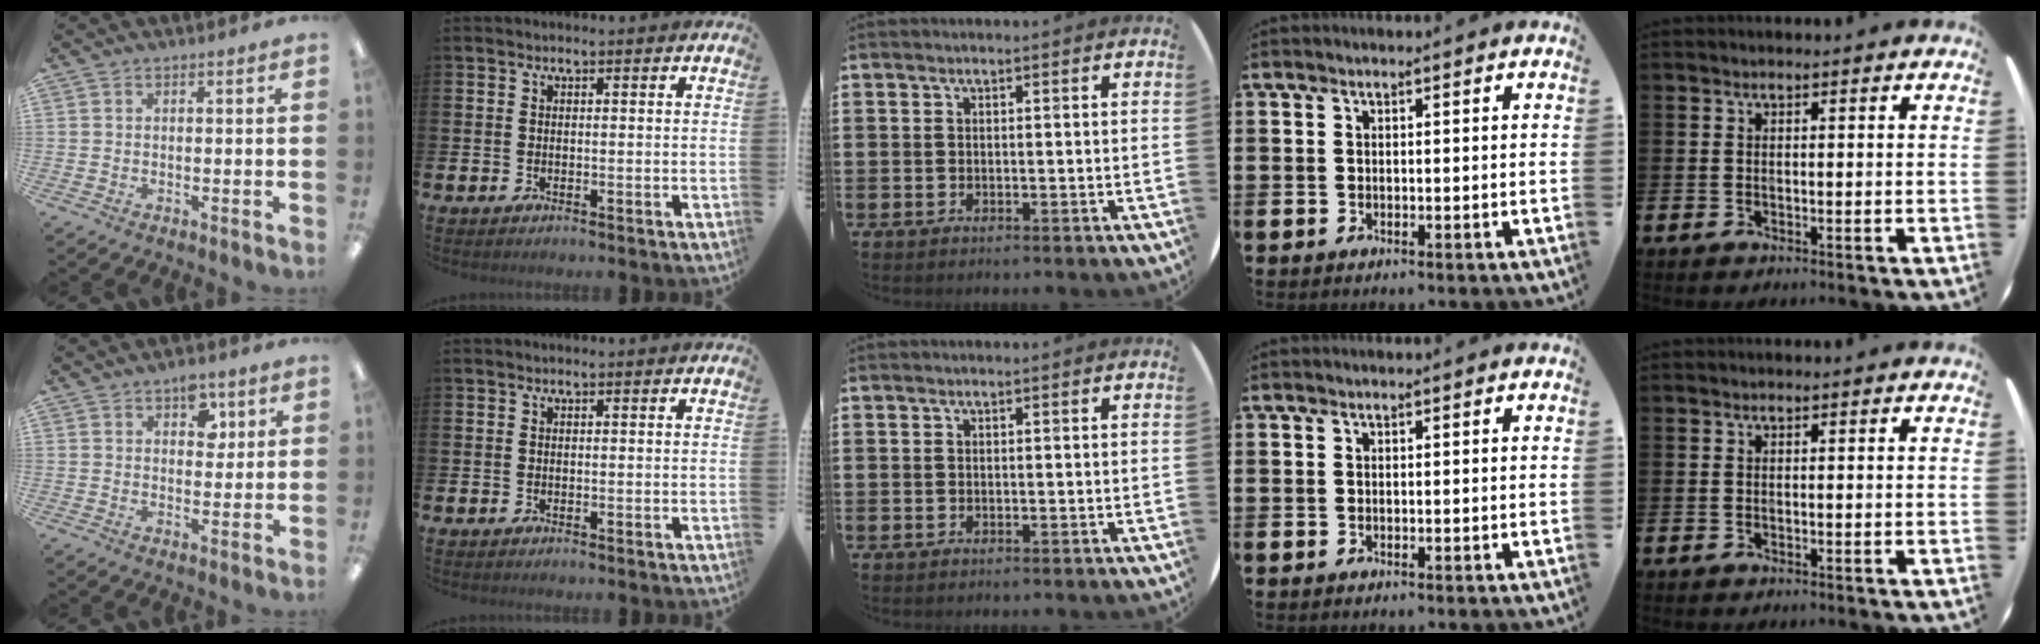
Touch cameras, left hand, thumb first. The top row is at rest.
{"thumb": {"total": 6.6, "force": [3.6, 4.1, 3.7], "torque": [-0.035, -0.009, 0.057]}}